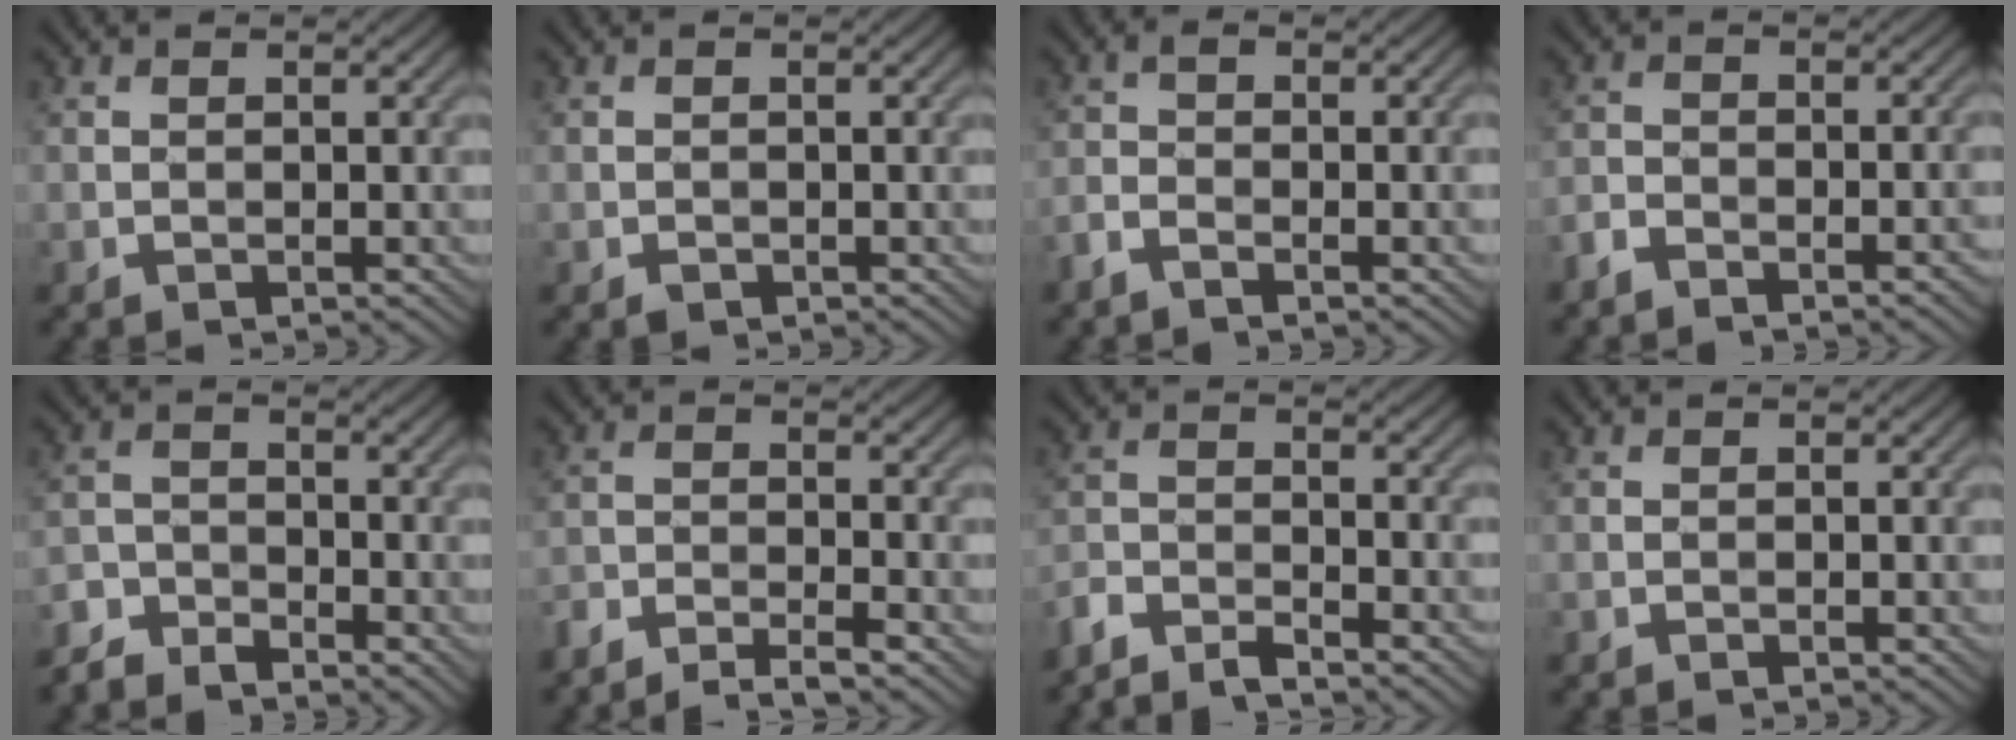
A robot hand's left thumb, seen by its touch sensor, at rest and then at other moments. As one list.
[{"total": 0.7, "force": [-0.5, 0.5, 0.3], "torque": [-0.004, -0.004, -0.008]}, {"total": 3.4, "force": [-2.1, 1.0, 2.5], "torque": [-0.053, -0.004, -0.051]}, {"total": 3.6, "force": [-3.1, 0.9, 1.7], "torque": [-0.031, -0.003, -0.064]}, {"total": 4.3, "force": [-3.9, 1.5, 1.0], "torque": [-0.018, -0.003, -0.086]}, {"total": 5.2, "force": [-4.6, 0.8, 2.3], "torque": [-0.041, -0.003, -0.087]}, {"total": 5.5, "force": [-5.1, 1.0, 1.8], "torque": [-0.040, -0.006, -0.105]}, {"total": 0.0}]